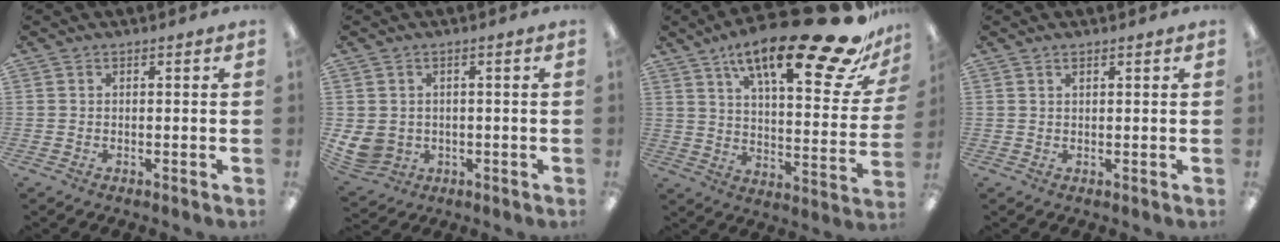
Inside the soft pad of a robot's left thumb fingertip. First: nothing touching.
{"total": 5.6, "force": [0.0, 5.2, 2.2], "torque": [-0.059, 0.001, 0.002]}
{"total": 26.5, "force": [17.2, 6.8, 18.9], "torque": [-0.279, -0.110, 0.270]}
{"total": 1.2, "force": [0.8, 0.5, 0.7], "torque": [-0.017, 0.002, 0.014]}